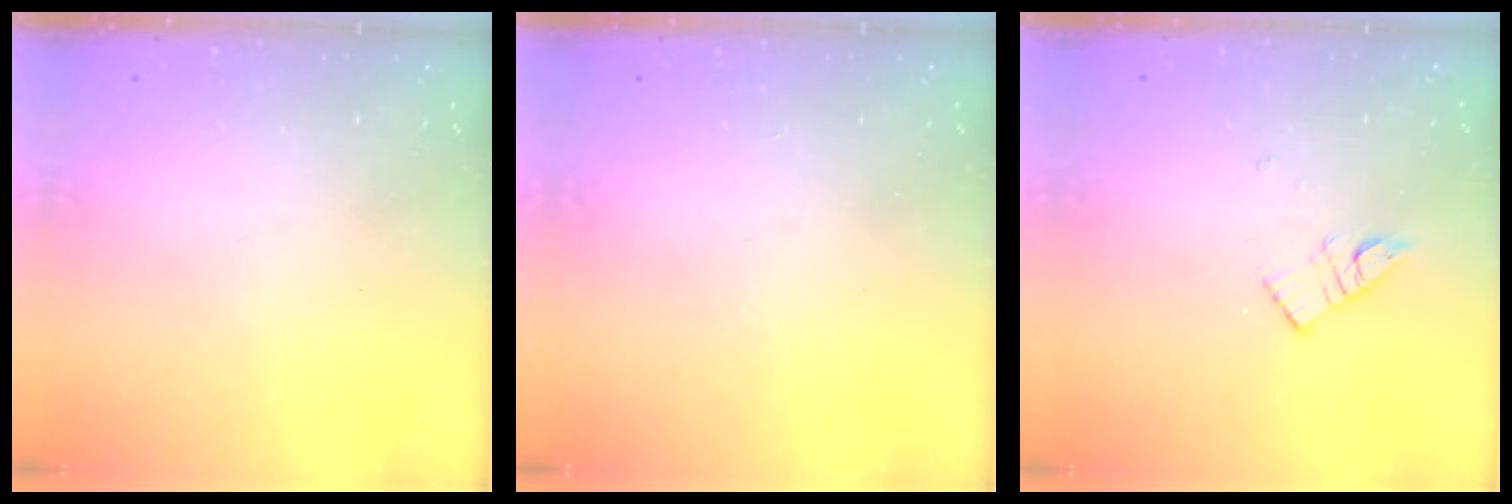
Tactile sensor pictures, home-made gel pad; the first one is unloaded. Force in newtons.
{"total": 3.4, "press": 3.3, "slide": 0.5}
{"total": 7.1, "press": 7.1, "slide": 0.2}